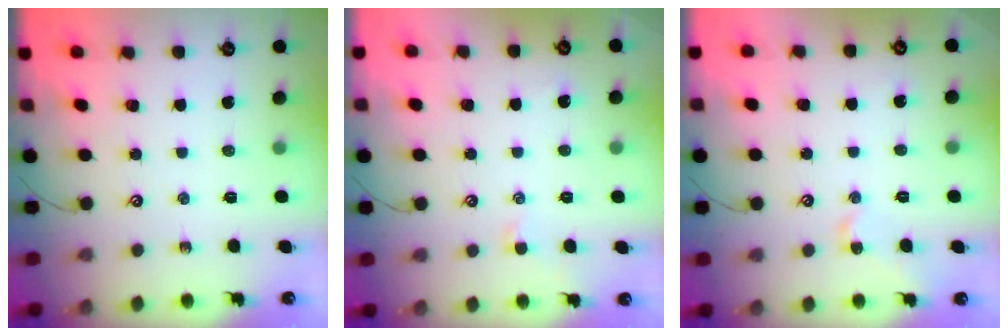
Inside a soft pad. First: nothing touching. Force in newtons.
{"total": 0.6, "press": 0.3, "slide": 0.5}
{"total": 1.6, "press": 1.5, "slide": 0.6}